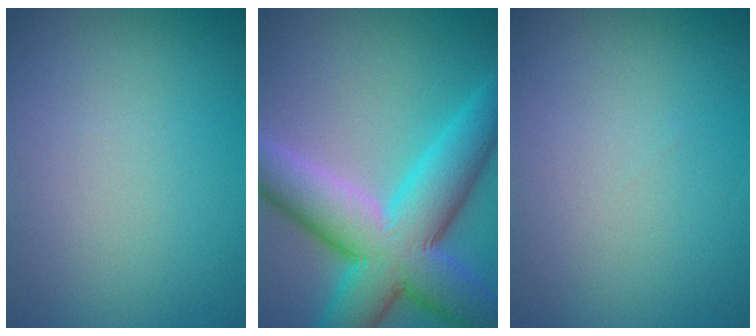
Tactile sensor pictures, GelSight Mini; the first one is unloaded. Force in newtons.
{"total": 11.5, "press": 11.5, "slide": 0.4}
{"total": 0.0}